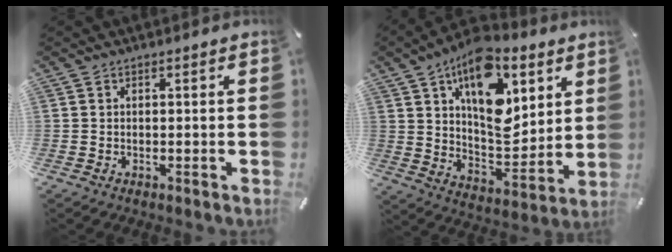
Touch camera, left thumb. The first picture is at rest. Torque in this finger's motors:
{"motor_torque": [2.46, 2.55, 1.59, -1.18, 0.30]}